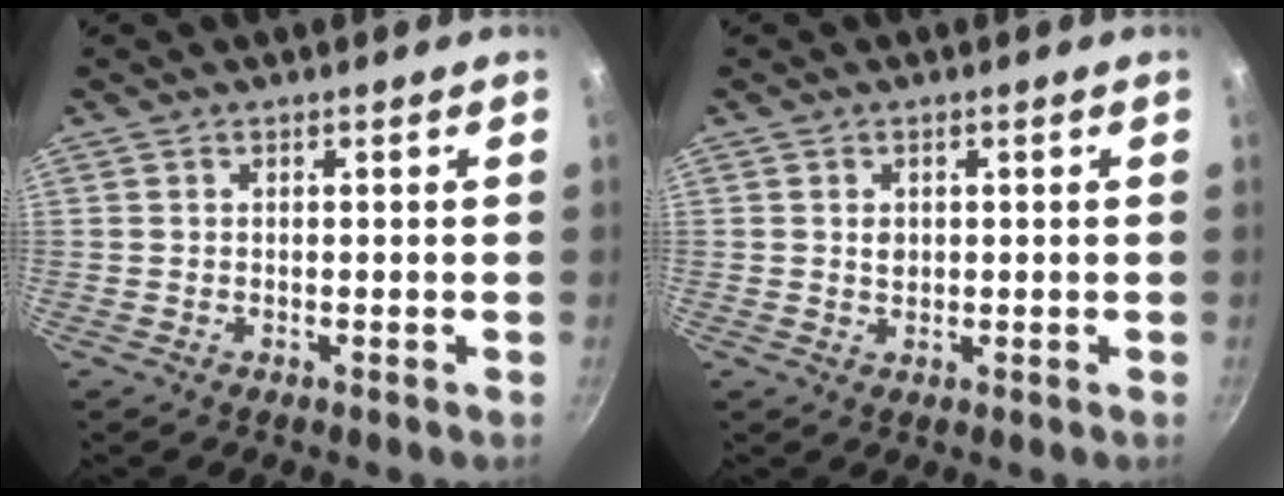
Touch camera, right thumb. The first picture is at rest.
{"total": 1.7, "force": [0.3, 1.4, 0.9], "torque": [-0.011, -0.002, 0.005]}